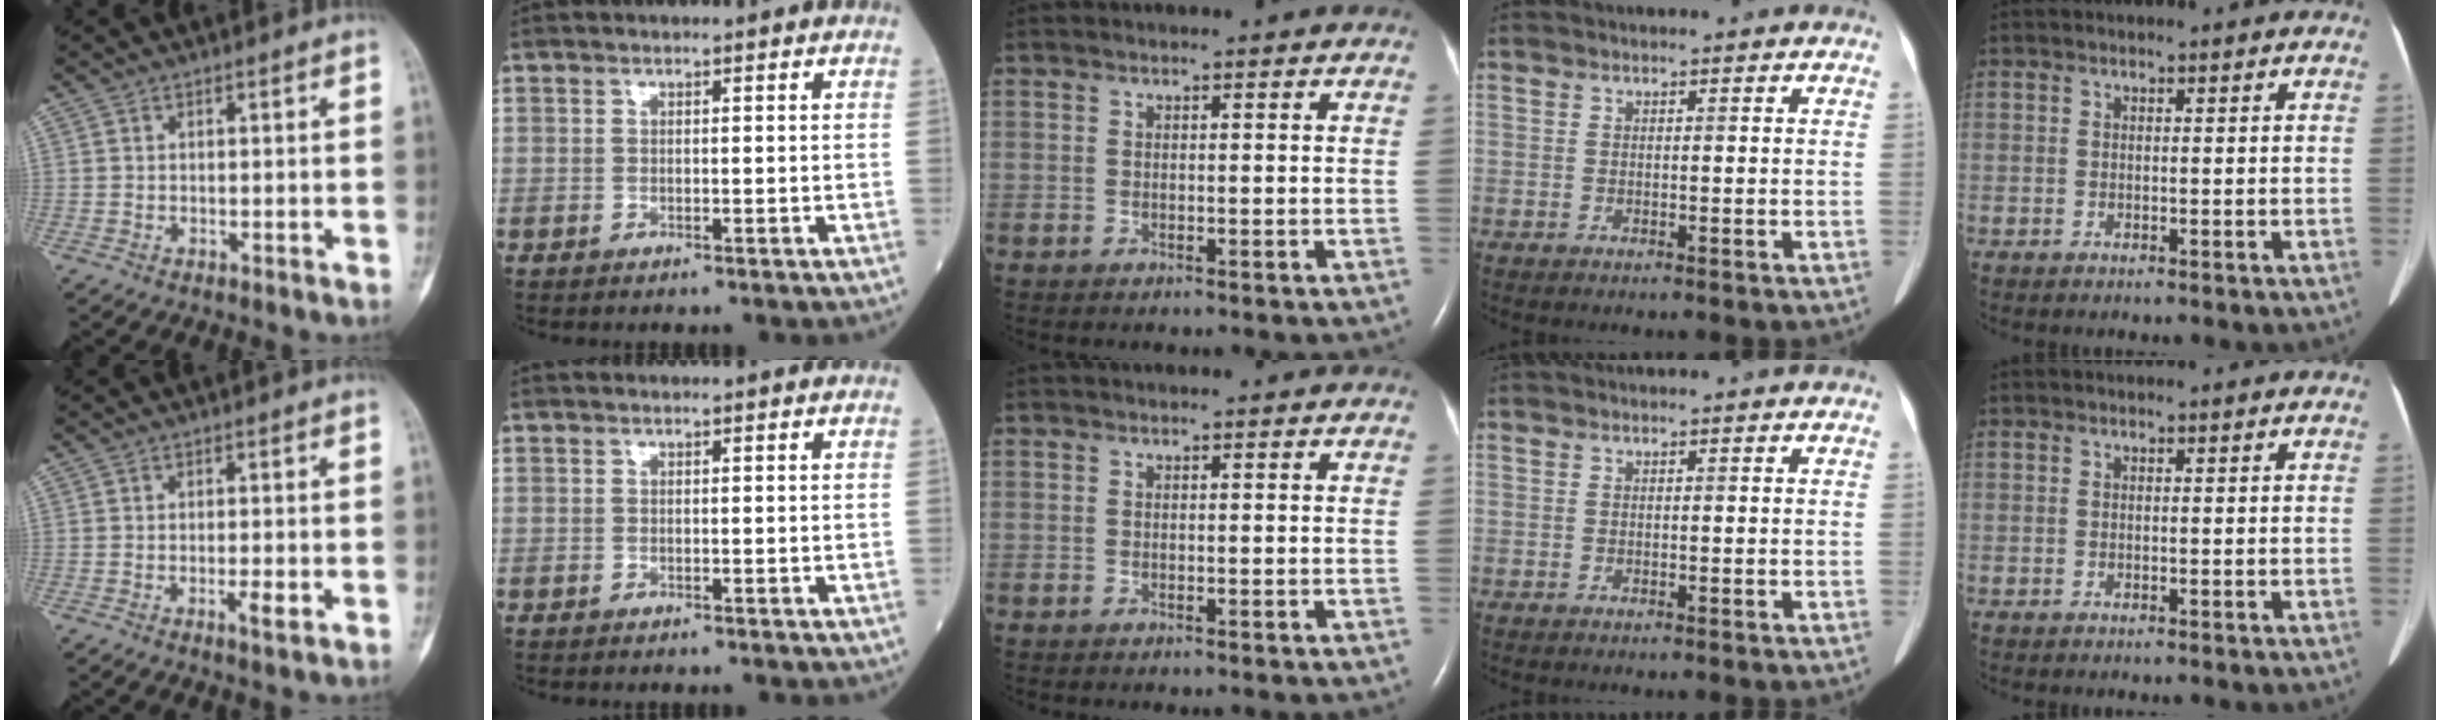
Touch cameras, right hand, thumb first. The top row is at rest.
{"thumb": {"total": 2.6, "force": [-0.9, 0.5, 2.4], "torque": [-0.042, -0.004, -0.015]}}